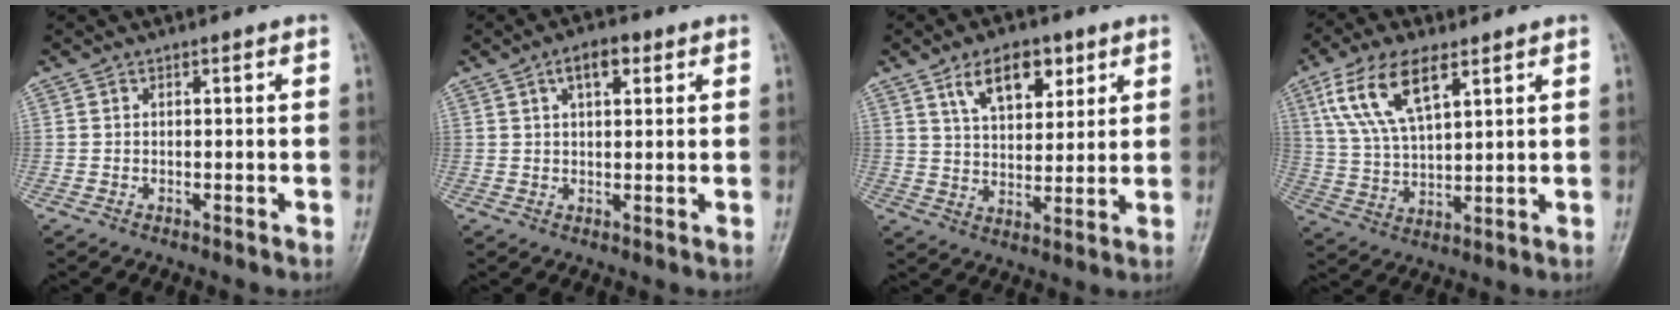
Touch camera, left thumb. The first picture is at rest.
{"total": 5.0, "force": [2.3, 2.5, 3.7], "torque": [-0.050, 0.002, 0.033]}
{"total": 10.5, "force": [5.5, 5.8, 6.8], "torque": [-0.082, -0.025, 0.095]}
{"total": 12.6, "force": [6.2, 5.5, 9.4], "torque": [-0.179, -0.011, 0.125]}